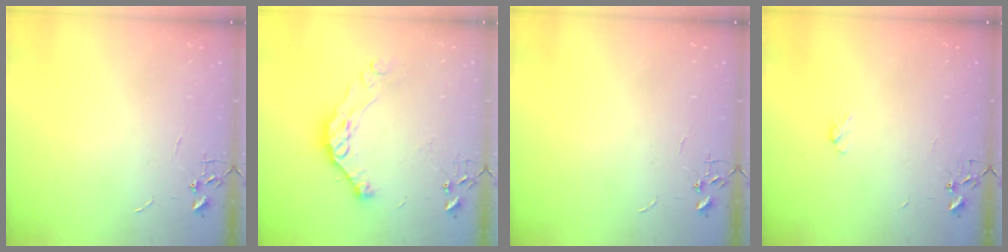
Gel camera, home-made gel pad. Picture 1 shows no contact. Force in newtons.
{"total": 14.1, "press": 14.0, "slide": 1.3}
{"total": 0.0}
{"total": 3.5, "press": 3.5, "slide": 0.7}